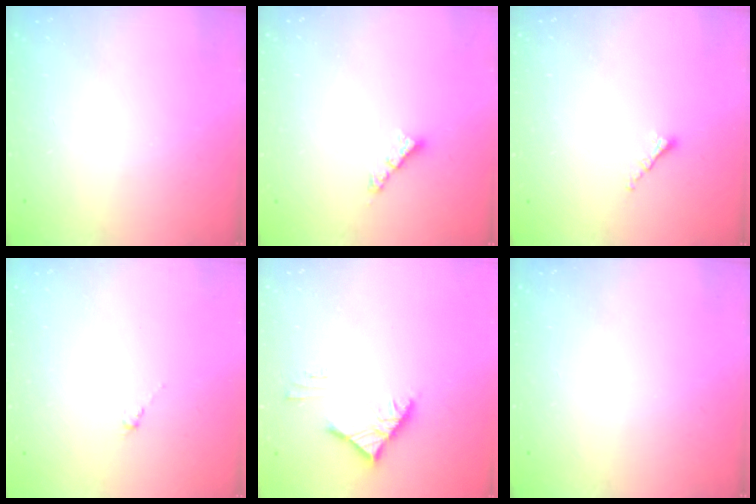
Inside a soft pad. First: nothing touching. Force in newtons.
{"total": 2.6, "press": 2.6, "slide": 0.1}
{"total": 1.3, "press": 1.2, "slide": 0.6}
{"total": 0.5, "press": 0.3, "slide": 0.4}
{"total": 4.0, "press": 3.9, "slide": 0.9}
{"total": 0.0}